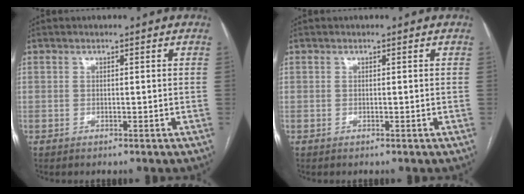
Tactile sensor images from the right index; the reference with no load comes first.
{"total": 0.0}